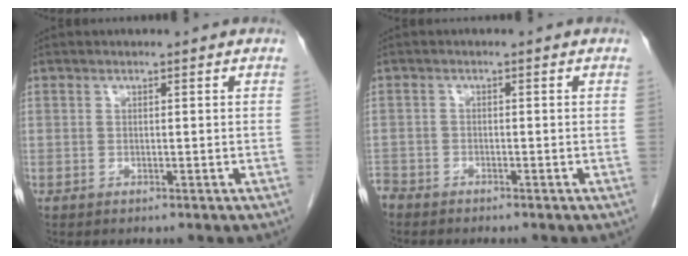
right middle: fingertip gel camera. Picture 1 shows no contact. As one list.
[{"total": 2.5, "force": [-2.4, 0.9, 0.1], "torque": [-0.006, -0.004, -0.048]}]